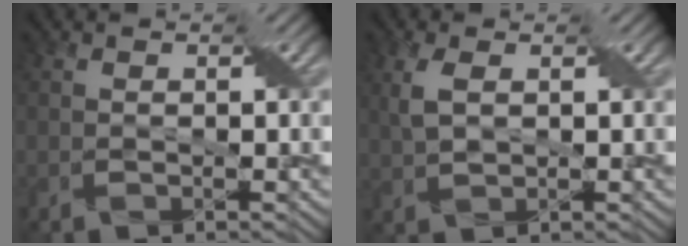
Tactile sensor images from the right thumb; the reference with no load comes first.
{"total": 3.5, "force": [1.1, 1.8, 2.7], "torque": [-0.075, 0.007, 0.024]}